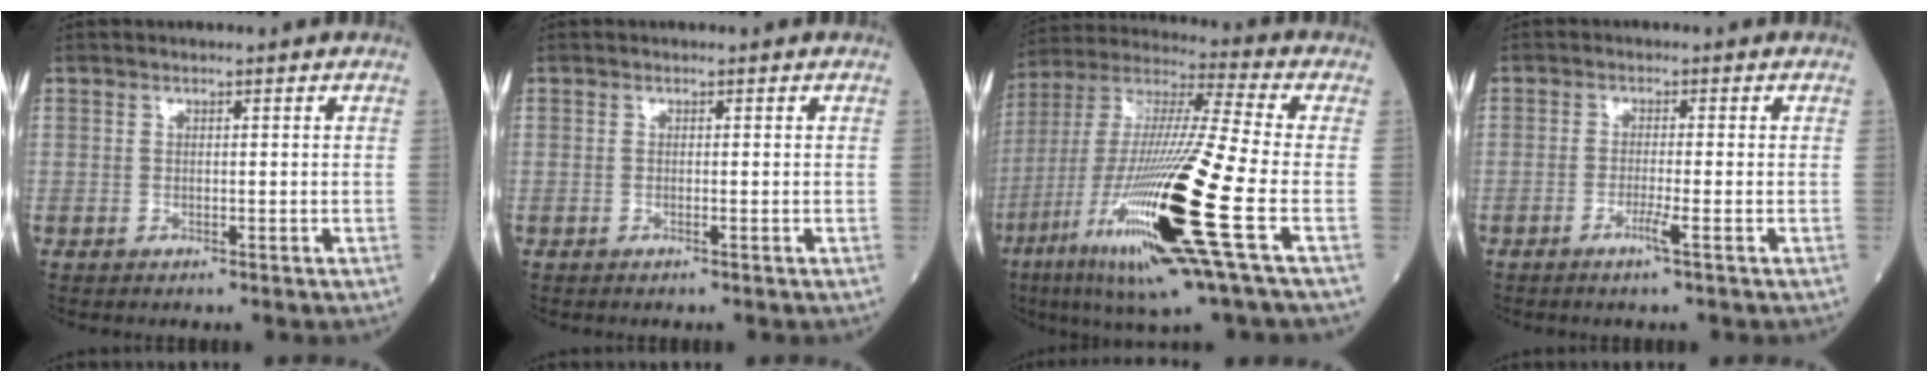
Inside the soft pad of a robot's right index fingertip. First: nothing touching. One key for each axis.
{"total": 0.0}
{"total": 24.3, "fx": -8.4, "fy": 0.8, "fz": 22.8, "tx": -0.454, "ty": -0.042, "tz": -0.154}
{"total": 2.4, "fx": -1.2, "fy": -0.5, "fz": 2.0, "tx": -0.045, "ty": -0.004, "tz": -0.023}